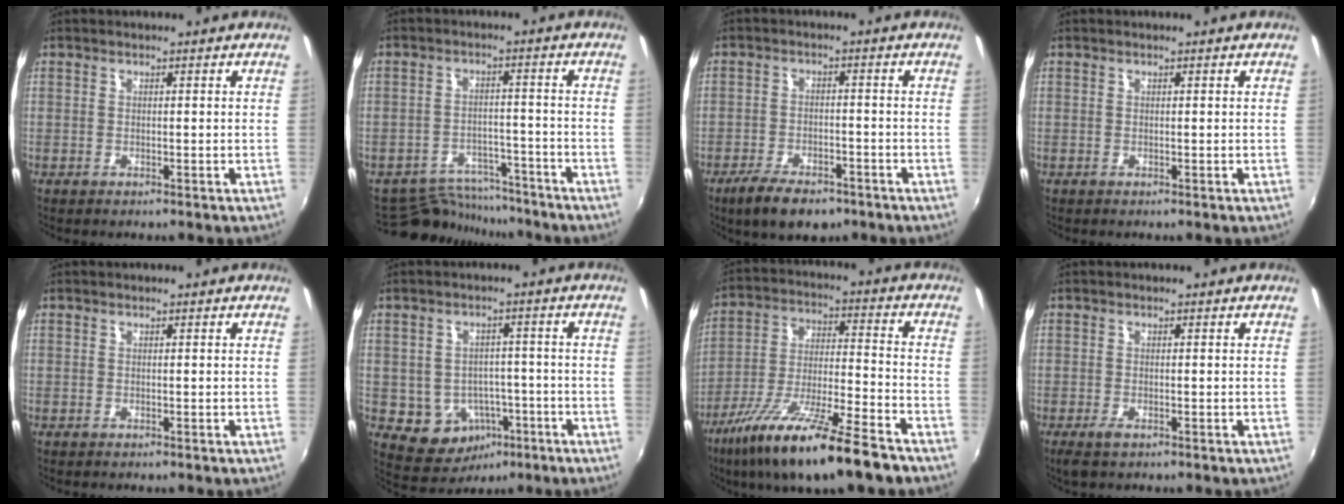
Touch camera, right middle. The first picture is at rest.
{"total": 10.1, "force": [-9.4, 3.5, 1.2], "torque": [-0.040, 0.015, -0.137]}
{"total": 9.1, "force": [-6.6, 3.9, 5.1], "torque": [-0.119, -0.015, -0.109]}
{"total": 0.0}
{"total": 0.0}
{"total": 9.0, "force": [-3.4, 7.7, 3.3], "torque": [-0.077, 0.012, -0.024]}
{"total": 19.6, "force": [-13.6, 2.8, 13.9], "torque": [-0.261, -0.042, -0.234]}
{"total": 2.2, "force": [-1.3, 0.8, 1.5], "torque": [-0.031, -0.009, -0.023]}